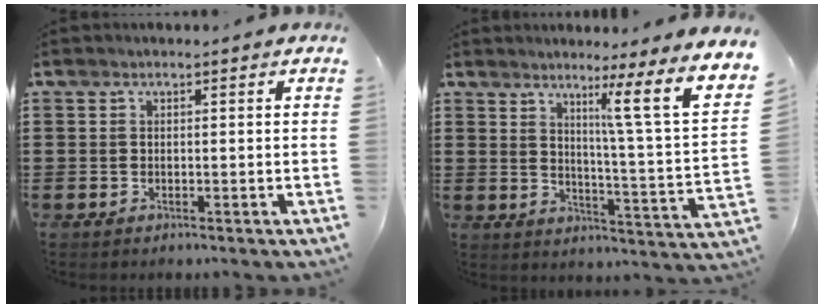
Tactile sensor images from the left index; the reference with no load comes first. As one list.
[{"total": 8.3, "force": [5.3, -1.4, 6.2], "torque": [-0.103, -0.061, 0.072]}]